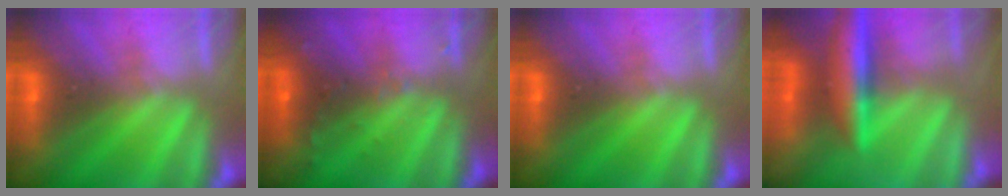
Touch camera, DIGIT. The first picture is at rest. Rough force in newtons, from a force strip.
{"total": 2.9}
{"total": 0.0}
{"total": 5.8}